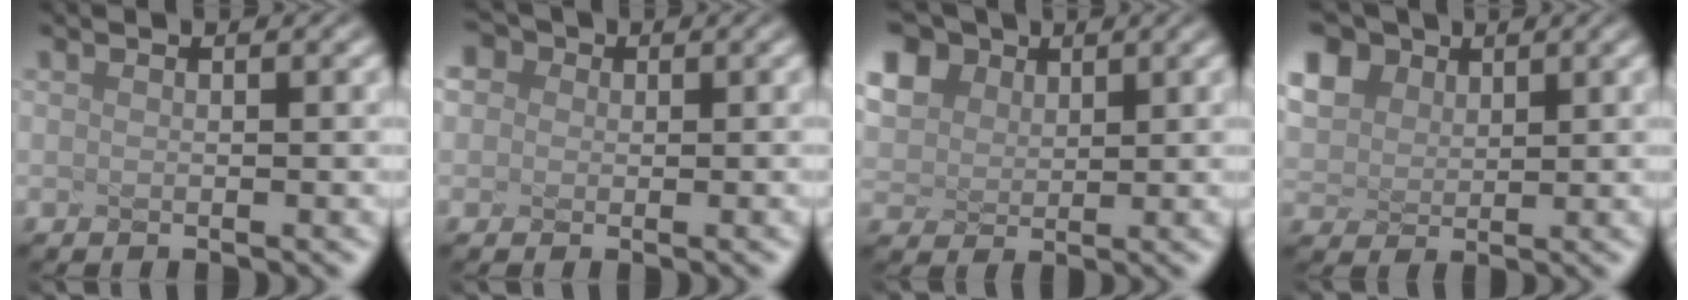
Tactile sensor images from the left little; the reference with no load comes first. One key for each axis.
{"total": 2.9, "fx": 1.2, "fy": 2.4, "fz": 1.1, "tx": -0.050, "ty": 0.017, "tz": 0.032}
{"total": 6.6, "fx": 3.9, "fy": 4.6, "fz": 2.6, "tx": -0.129, "ty": 0.025, "tz": 0.102}
{"total": 5.2, "fx": 3.3, "fy": 3.6, "fz": 2.0, "tx": -0.121, "ty": 0.017, "tz": 0.093}